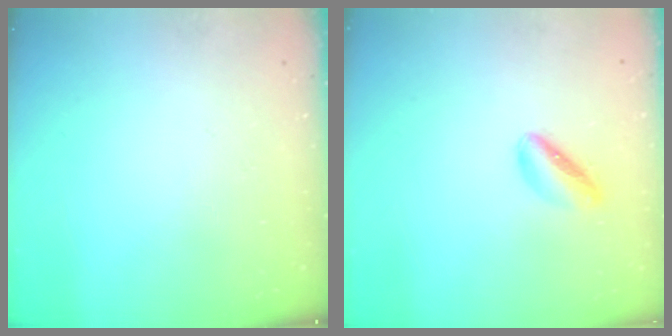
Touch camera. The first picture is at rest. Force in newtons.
{"total": 4.3, "press": 4.2, "slide": 0.8}